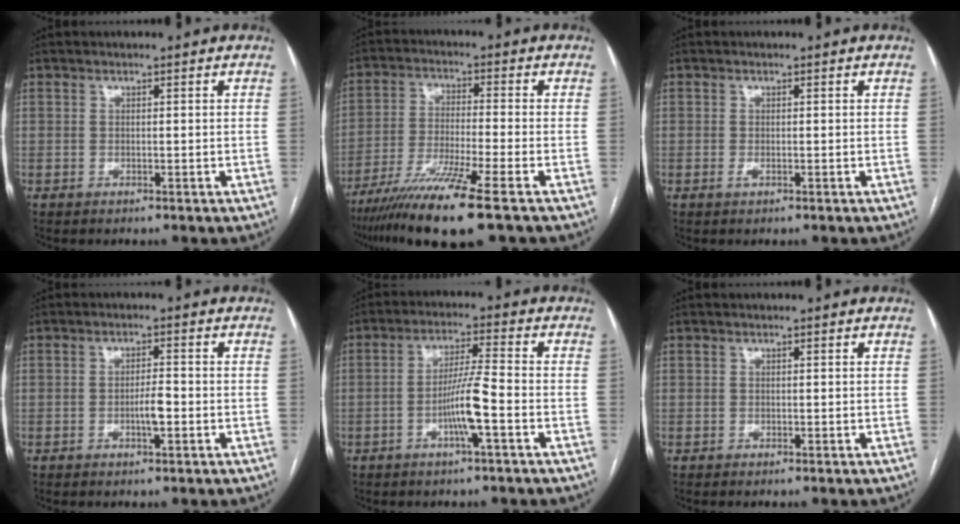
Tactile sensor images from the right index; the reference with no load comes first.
{"total": 12.3, "force": [-8.2, -0.9, 9.0], "torque": [-0.173, -0.035, -0.146]}
{"total": 0.7, "force": [-0.3, 0.3, 0.6], "torque": [-0.011, 0.000, -0.005]}
{"total": 3.1, "force": [-0.9, 0.7, 2.9], "torque": [-0.052, 0.001, -0.014]}
{"total": 7.0, "force": [-2.4, -0.3, 6.6], "torque": [-0.129, 0.002, -0.046]}
{"total": 0.0}